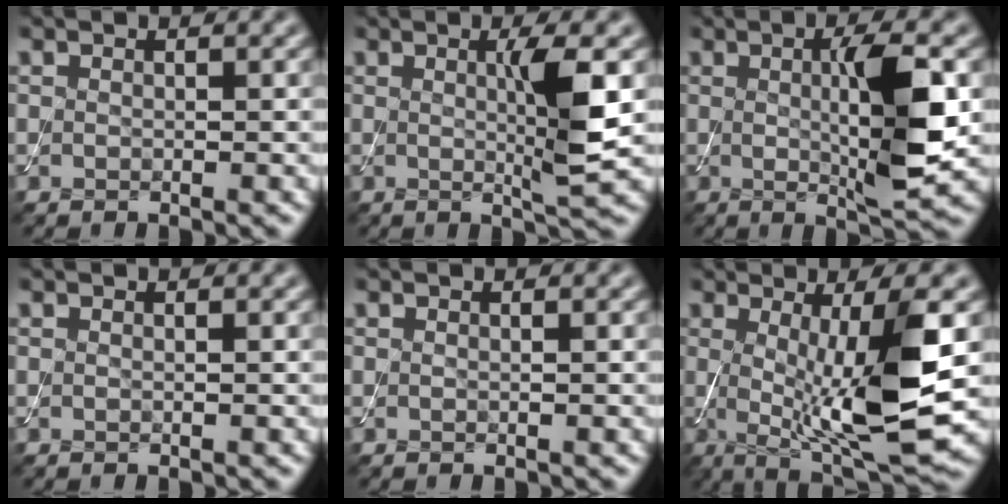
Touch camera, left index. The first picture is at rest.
{"total": 4.5, "force": [0.4, 0.4, 4.4], "torque": [-0.074, -0.008, 0.008]}
{"total": 7.1, "force": [0.3, 1.3, 7.0], "torque": [-0.114, -0.004, 0.007]}
{"total": 0.0}
{"total": 0.0}
{"total": 10.8, "force": [-0.3, 2.3, 10.6], "torque": [-0.172, -0.016, 0.006]}